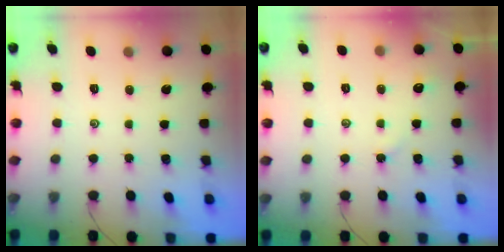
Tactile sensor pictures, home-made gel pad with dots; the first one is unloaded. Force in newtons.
{"total": 2.6, "press": 2.5, "slide": 0.3}